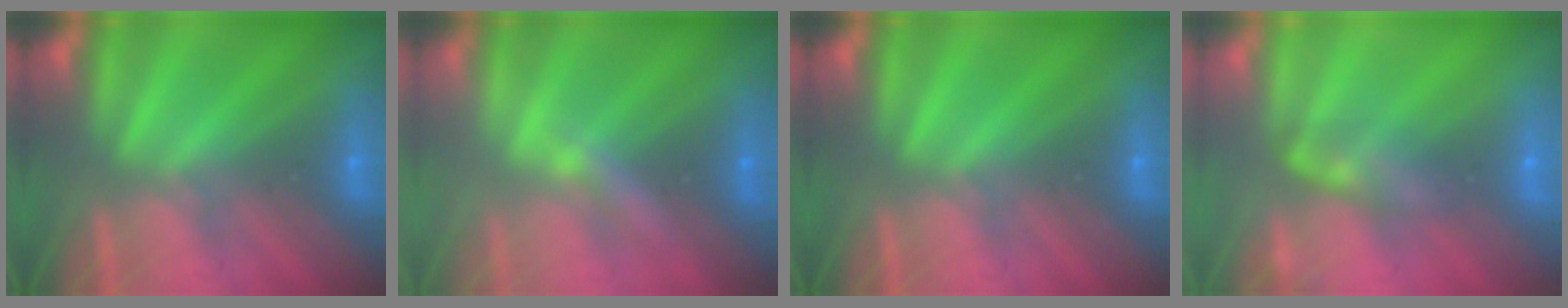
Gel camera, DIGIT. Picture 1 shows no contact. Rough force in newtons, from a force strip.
{"total": 2.1}
{"total": 0.0}
{"total": 2.4}